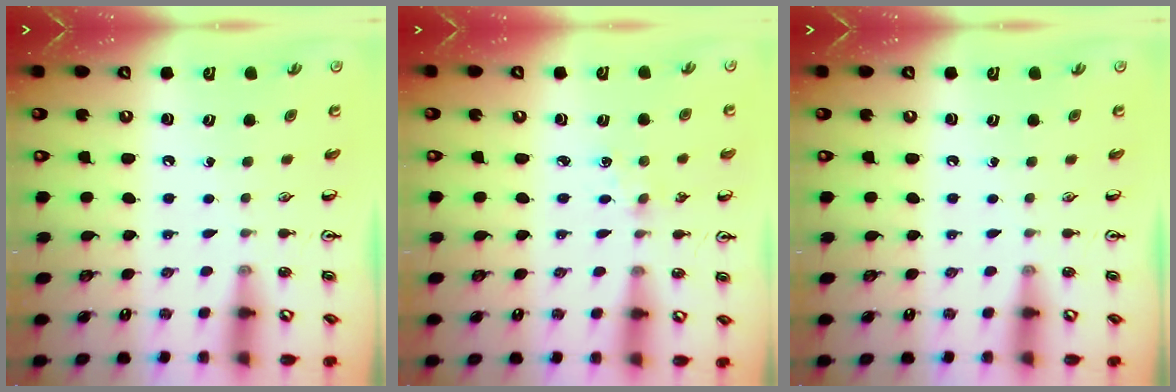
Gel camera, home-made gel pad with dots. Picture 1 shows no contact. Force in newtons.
{"total": 2.2, "press": 2.2, "slide": 0.4}
{"total": 0.0}